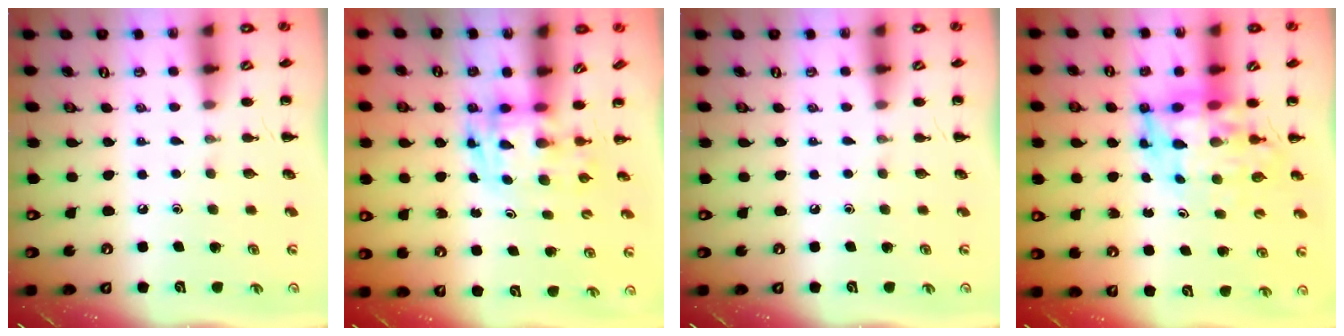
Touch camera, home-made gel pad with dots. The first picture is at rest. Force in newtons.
{"total": 3.6, "press": 3.5, "slide": 0.6}
{"total": 0.0}
{"total": 7.4, "press": 7.0, "slide": 2.3}